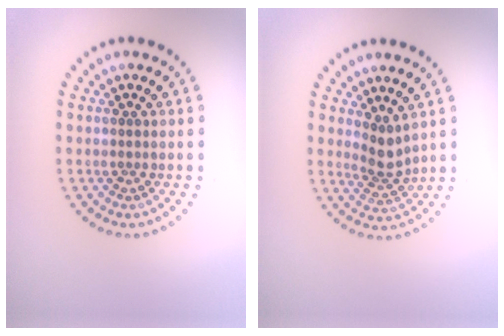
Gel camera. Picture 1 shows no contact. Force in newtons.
{"total": 2.3, "press": 1.8, "slide": 1.5}